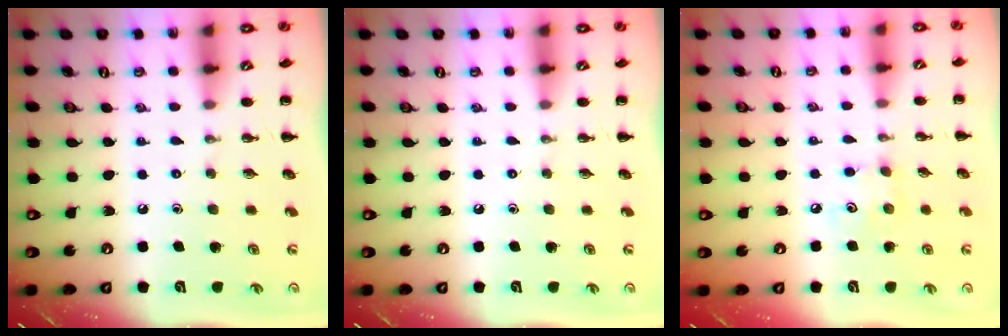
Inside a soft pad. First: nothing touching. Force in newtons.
{"total": 0.0}
{"total": 4.1, "press": 4.0, "slide": 0.7}